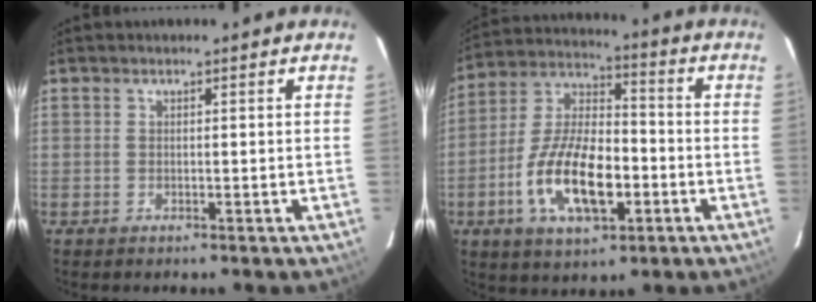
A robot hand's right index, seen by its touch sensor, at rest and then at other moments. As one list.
[{"total": 16.2, "force": [-5.1, 7.6, 13.4], "torque": [-0.269, 0.003, -0.086]}]